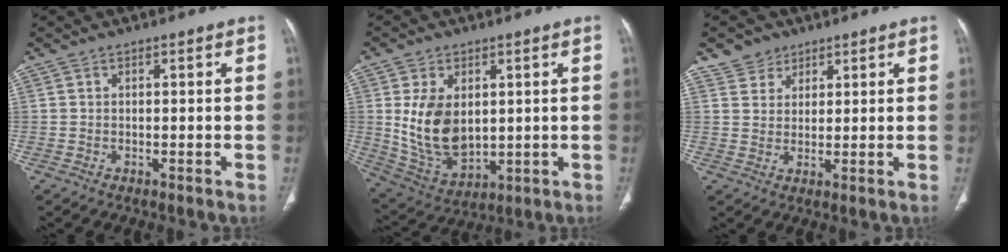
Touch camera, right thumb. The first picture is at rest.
{"total": 12.7, "force": [1.6, 8.2, 9.6], "torque": [-0.152, -0.014, 0.052]}
{"total": 4.4, "force": [2.9, 3.2, 0.2], "torque": [0.020, -0.016, 0.049]}